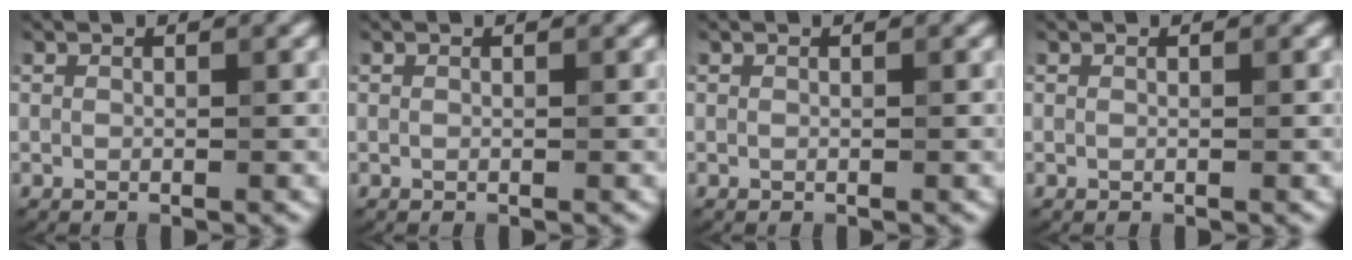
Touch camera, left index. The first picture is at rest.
{"total": 0.0}
{"total": 0.0}
{"total": 0.0}